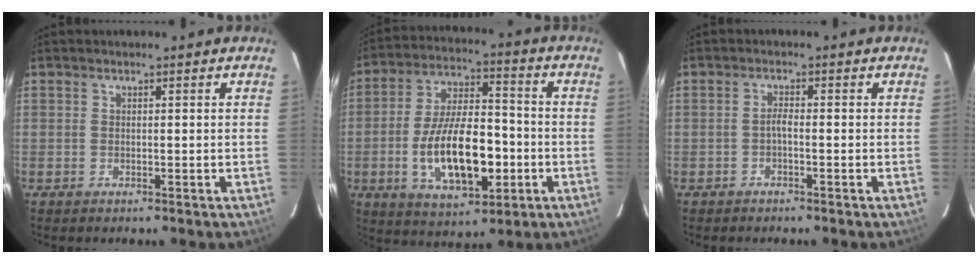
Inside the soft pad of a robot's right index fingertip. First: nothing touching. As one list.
[{"total": 17.2, "force": [-4.3, 7.7, 14.8], "torque": [-0.285, 0.001, -0.060]}, {"total": 1.3, "force": [-0.7, 0.2, 1.0], "torque": [-0.021, 0.004, -0.015]}]